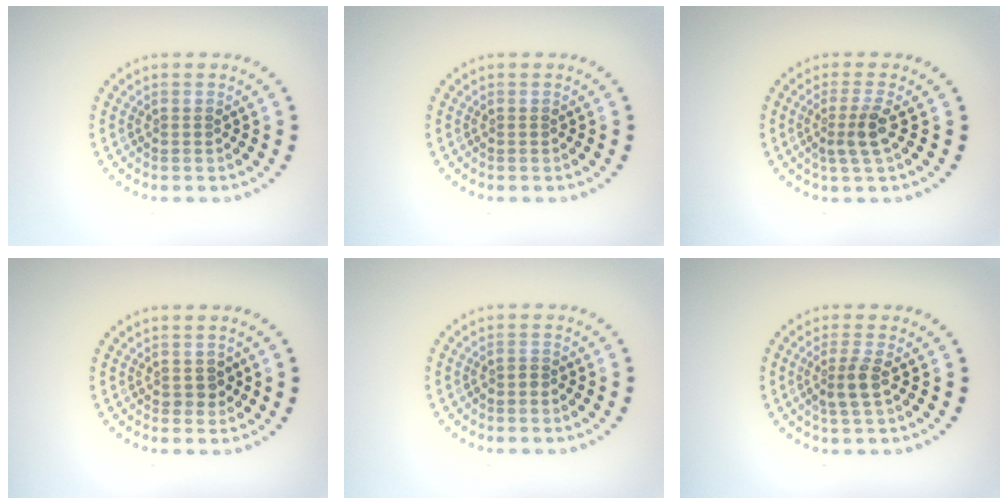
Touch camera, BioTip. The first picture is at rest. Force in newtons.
{"total": 0.0}
{"total": 2.4, "press": 1.8, "slide": 1.6}
{"total": 0.9, "press": 0.8, "slide": 0.3}
{"total": 0.5, "press": 0.2, "slide": 0.5}
{"total": 2.2, "press": 1.9, "slide": 1.2}